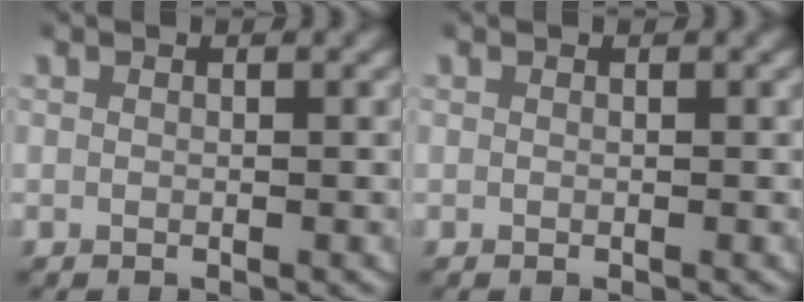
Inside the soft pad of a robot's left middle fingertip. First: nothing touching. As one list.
[{"total": 0.0}]